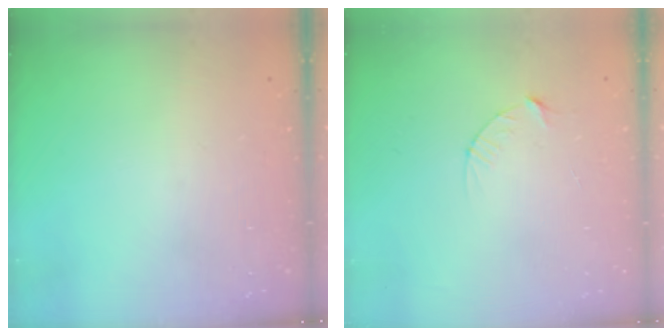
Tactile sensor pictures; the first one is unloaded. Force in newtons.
{"total": 3.7, "press": 3.7, "slide": 0.4}